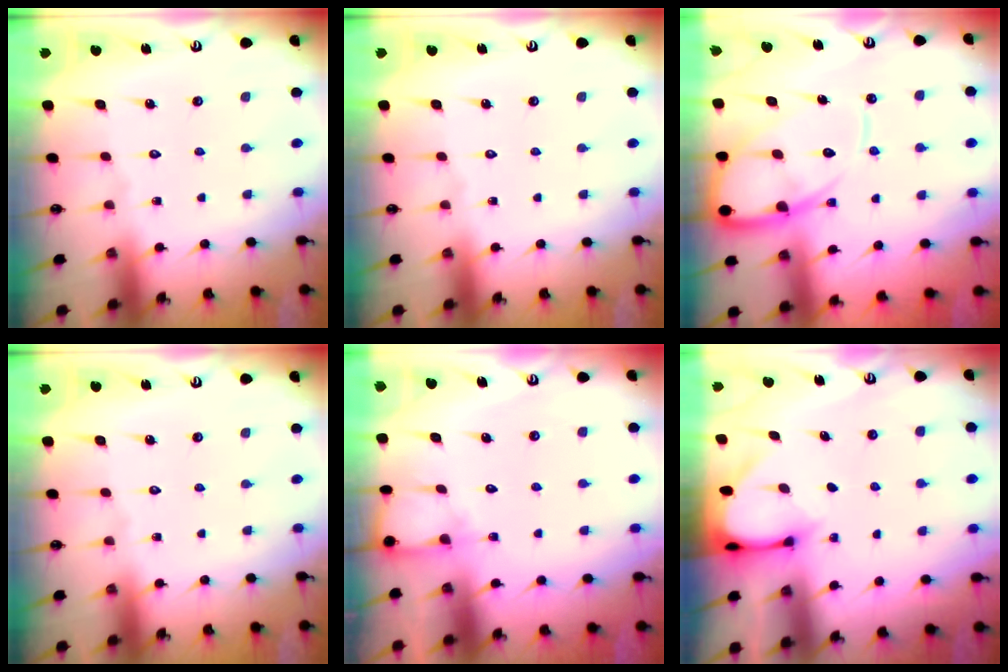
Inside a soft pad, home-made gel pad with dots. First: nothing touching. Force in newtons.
{"total": 0.0}
{"total": 12.5, "press": 12.5, "slide": 1.2}
{"total": 0.0}
{"total": 5.7, "press": 5.7, "slide": 0.4}
{"total": 2.9, "press": 2.9, "slide": 0.2}